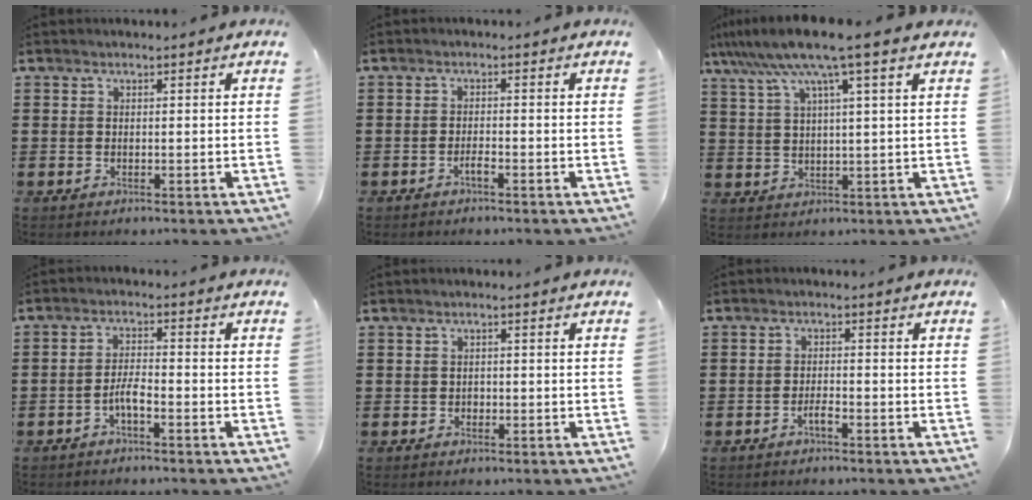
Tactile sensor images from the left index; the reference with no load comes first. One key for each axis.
{"total": 1.5, "fx": -1.0, "fy": 0.2, "fz": 1.1, "tx": -0.022, "ty": -0.002, "tz": -0.018}
{"total": 8.4, "fx": 5.5, "fy": -0.2, "fz": 6.4, "tx": -0.140, "ty": -0.016, "tz": 0.093}
{"total": 3.2, "fx": -1.7, "fy": 0.7, "fz": 2.6, "tx": -0.061, "ty": 0.002, "tz": -0.035}
{"total": 0.5, "fx": -0.2, "fy": 0.4, "fz": 0.2, "tx": -0.007, "ty": 0.002, "tz": -0.005}
{"total": 2.0, "fx": -1.3, "fy": 0.3, "fz": 1.5, "tx": -0.027, "ty": 0.000, "tz": -0.022}